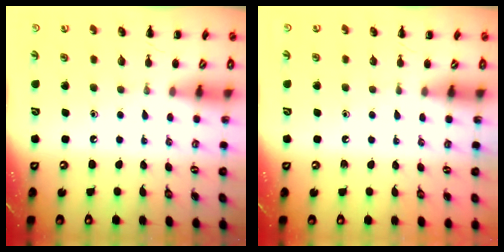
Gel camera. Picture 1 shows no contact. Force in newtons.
{"total": 0.0}